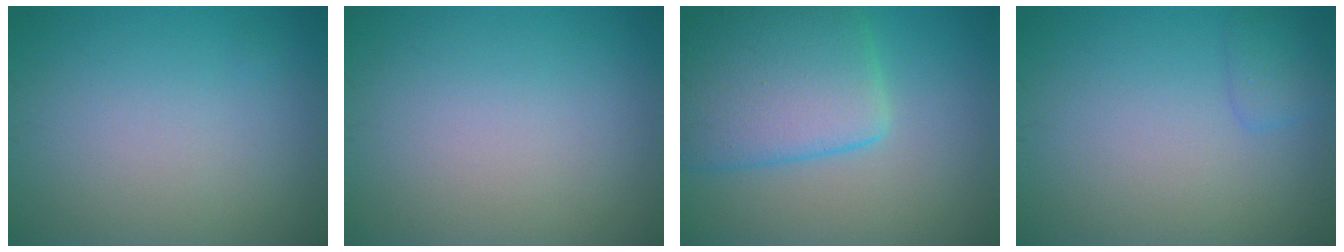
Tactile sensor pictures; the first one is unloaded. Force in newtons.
{"total": 0.0}
{"total": 7.9, "press": 7.9, "slide": 0.3}
{"total": 1.3, "press": 1.3, "slide": 0.1}